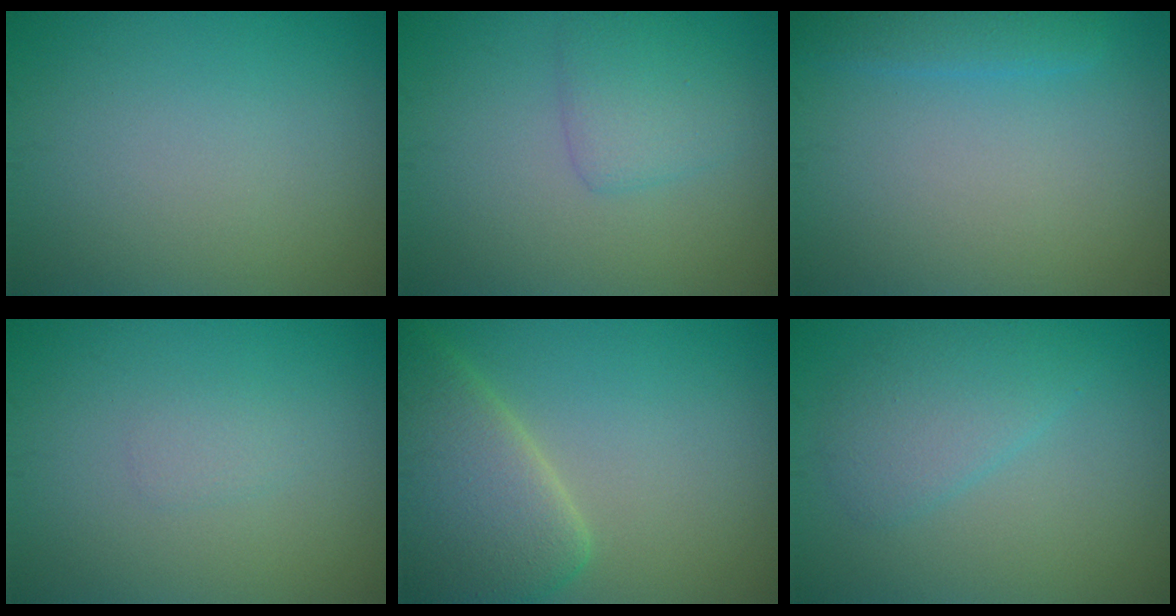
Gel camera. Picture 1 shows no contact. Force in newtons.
{"total": 2.4, "press": 2.4, "slide": 0.1}
{"total": 2.1, "press": 2.1, "slide": 0.1}
{"total": 0.8, "press": 0.8, "slide": 0.1}
{"total": 6.3, "press": 6.3, "slide": 0.8}
{"total": 2.9, "press": 2.9, "slide": 0.2}